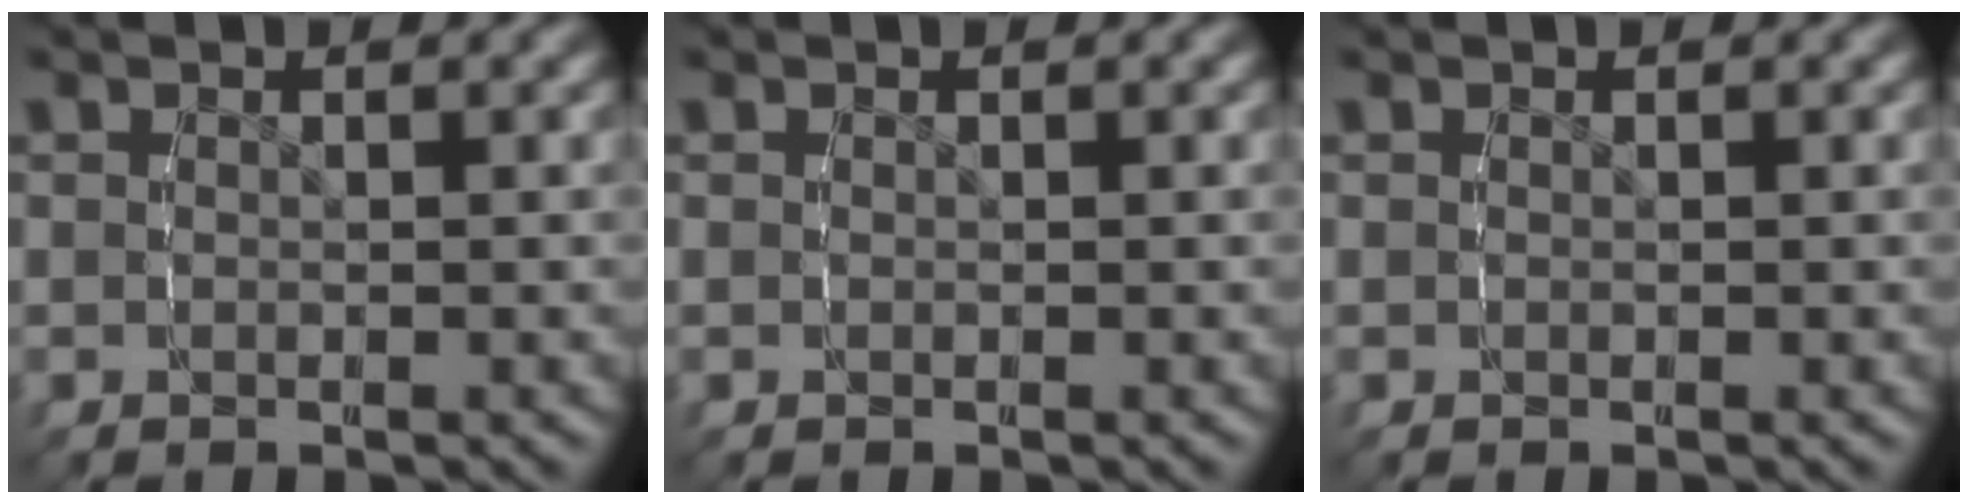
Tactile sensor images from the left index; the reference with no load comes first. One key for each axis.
{"total": 0.0}
{"total": 0.0}